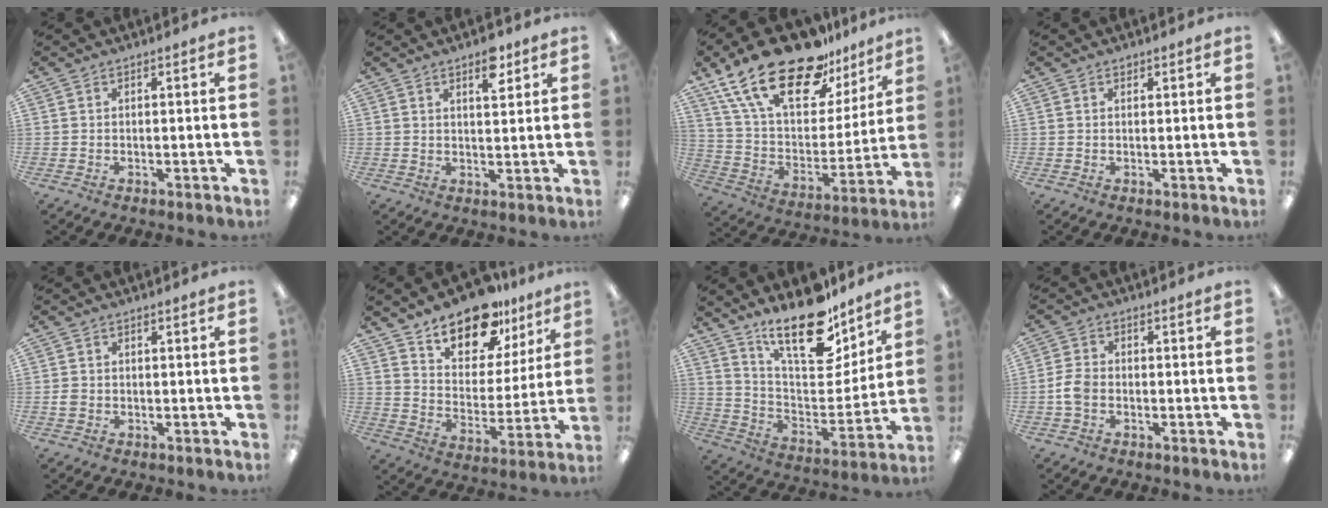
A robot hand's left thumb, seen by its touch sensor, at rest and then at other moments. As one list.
[{"total": 5.9, "force": [3.9, 2.4, 3.6], "torque": [-0.033, -0.022, 0.061]}, {"total": 24.9, "force": [17.9, 10.8, 13.6], "torque": [-0.252, -0.115, 0.315]}, {"total": 0.8, "force": [0.7, 0.4, 0.2], "torque": [-0.003, 0.001, 0.012]}, {"total": 1.6, "force": [-0.1, 1.4, 0.8], "torque": [-0.006, 0.002, -0.004]}, {"total": 15.5, "force": [12.3, 7.5, 5.9], "torque": [-0.096, -0.087, 0.221]}, {"total": 20.9, "force": [15.9, 8.0, 10.9], "torque": [-0.176, -0.108, 0.275]}, {"total": 4.6, "force": [-1.1, 3.2, 3.1], "torque": [-0.065, 0.006, -0.022]}]